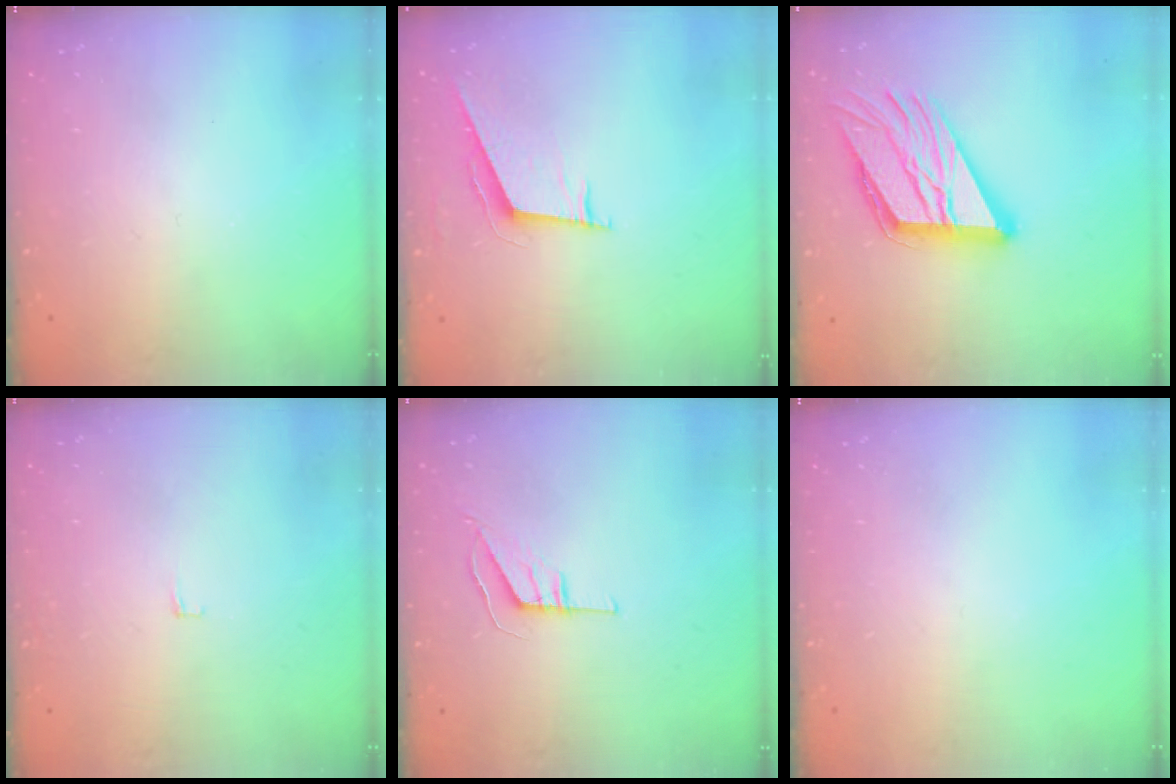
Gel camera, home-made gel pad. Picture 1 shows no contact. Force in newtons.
{"total": 6.3, "press": 6.3, "slide": 0.7}
{"total": 18.6, "press": 18.5, "slide": 2.2}
{"total": 2.4, "press": 2.4, "slide": 0.2}
{"total": 5.5, "press": 5.5, "slide": 0.4}
{"total": 0.0}